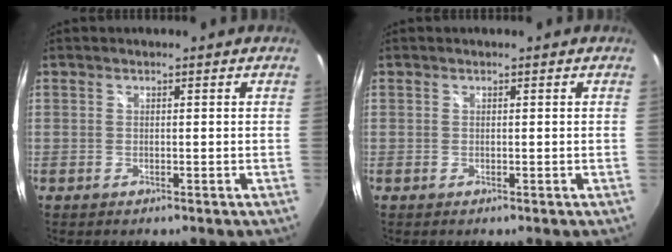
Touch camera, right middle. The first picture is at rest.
{"total": 0.0}